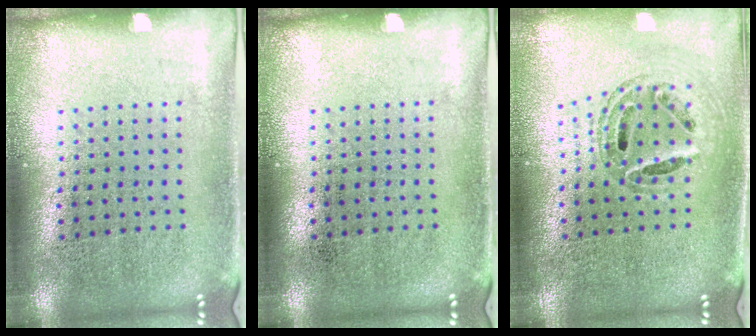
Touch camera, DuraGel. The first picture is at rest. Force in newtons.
{"total": 0.0}
{"total": 0.8, "press": 0.8, "slide": 0.1}